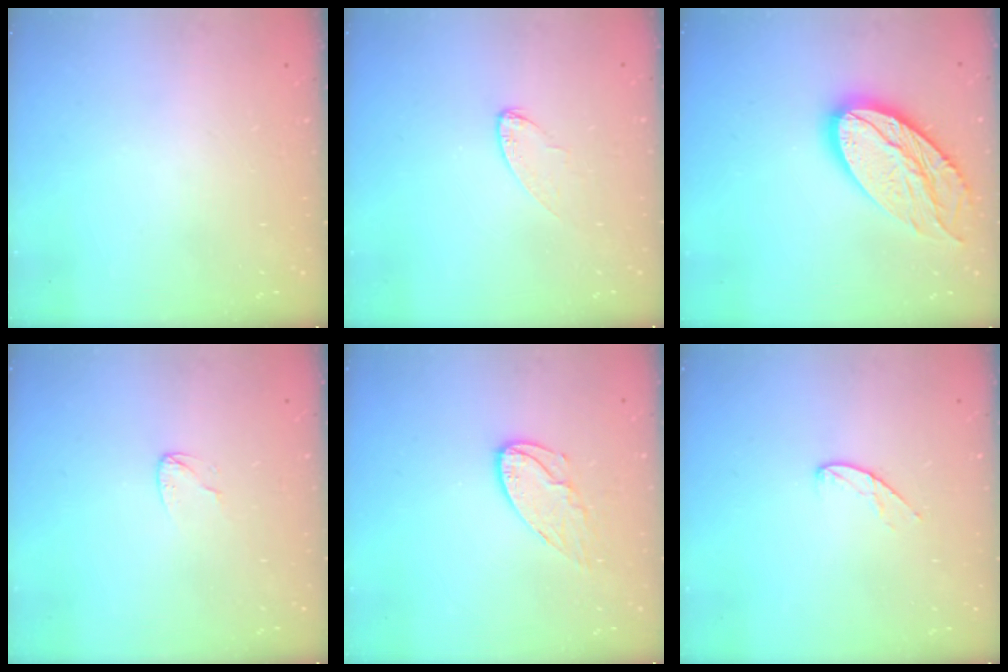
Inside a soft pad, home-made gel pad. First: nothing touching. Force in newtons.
{"total": 5.7, "press": 5.7, "slide": 0.4}
{"total": 18.8, "press": 18.7, "slide": 1.3}
{"total": 3.7, "press": 3.7, "slide": 0.3}
{"total": 8.2, "press": 8.2, "slide": 0.3}
{"total": 6.9, "press": 6.9, "slide": 0.5}